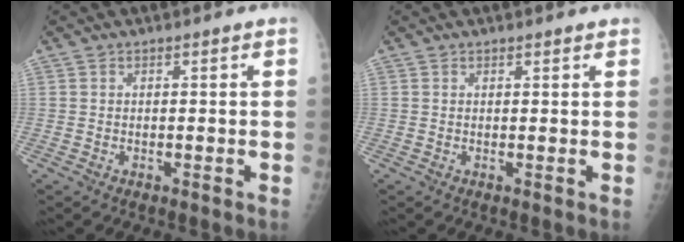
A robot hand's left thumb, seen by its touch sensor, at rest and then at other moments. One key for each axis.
{"total": 1.2, "fx": 1.0, "fy": 0.2, "fz": 0.5, "tx": -0.003, "ty": 0.000, "tz": 0.013}